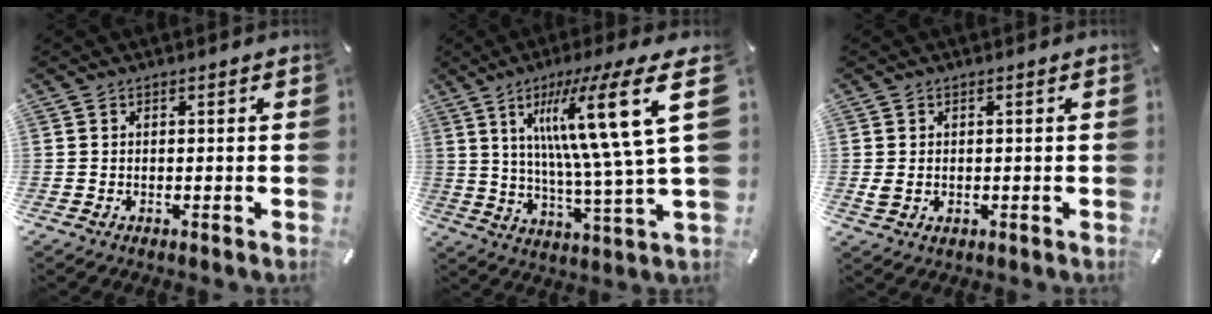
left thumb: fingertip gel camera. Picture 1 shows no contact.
{"total": 24.6, "force": [8.5, 4.3, 22.7], "torque": [-0.390, -0.038, 0.115]}
{"total": 1.8, "force": [0.0, 1.2, 1.2], "torque": [-0.024, 0.003, 0.001]}